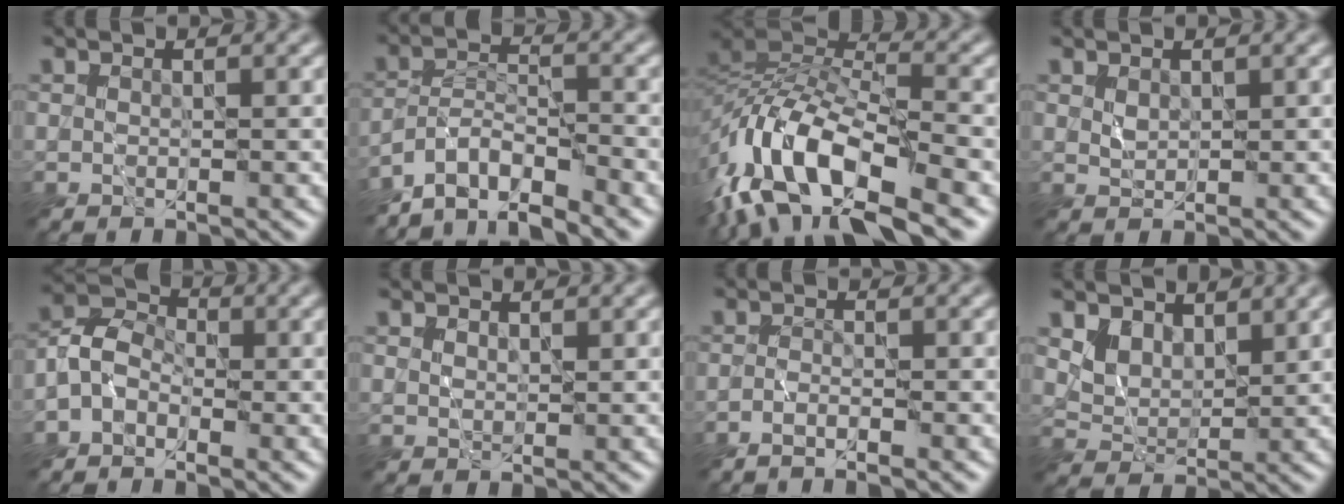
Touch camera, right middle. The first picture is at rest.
{"total": 5.2, "force": [-4.6, 1.2, 2.1], "torque": [-0.029, 0.001, -0.089]}
{"total": 13.8, "force": [-7.1, 6.0, 10.2], "torque": [-0.196, 0.011, -0.145]}
{"total": 1.0, "force": [0.6, 0.6, 0.7], "torque": [-0.016, -0.001, 0.015]}
{"total": 3.5, "force": [-1.5, 2.4, 2.0], "torque": [-0.040, 0.012, -0.041]}
{"total": 0.6, "force": [0.6, 0.1, 0.1], "torque": [-0.003, -0.002, 0.013]}
{"total": 1.5, "force": [-1.2, 0.1, 1.0], "torque": [-0.020, 0.001, -0.027]}
{"total": 3.0, "force": [2.2, 1.8, 1.1], "torque": [-0.037, -0.016, 0.047]}